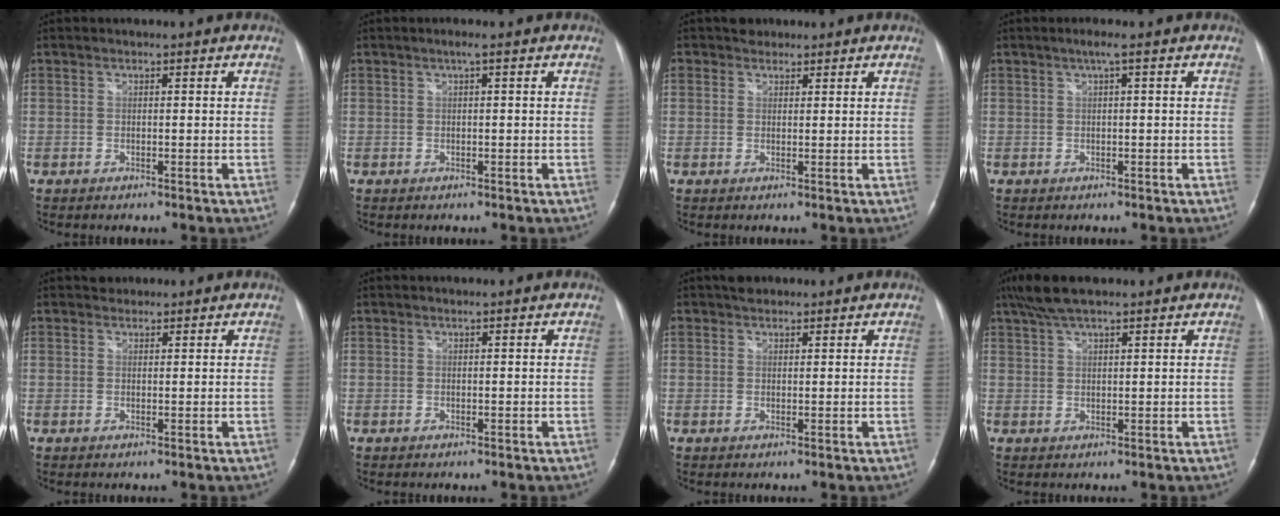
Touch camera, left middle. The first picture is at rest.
{"total": 0.9, "force": [0.4, -0.1, 0.8], "torque": [-0.016, 0.003, 0.004]}
{"total": 1.9, "force": [1.4, 1.3, 0.0], "torque": [0.001, 0.009, 0.020]}
{"total": 1.5, "force": [0.6, -0.2, 1.3], "torque": [-0.028, 0.006, 0.010]}
{"total": 1.2, "force": [1.0, 0.6, -0.2], "torque": [0.003, 0.006, 0.013]}
{"total": 0.0}
{"total": 2.3, "force": [1.9, 1.2, 0.5], "torque": [-0.014, 0.015, 0.030]}
{"total": 5.9, "force": [4.6, 1.0, 3.6], "torque": [-0.076, 0.025, 0.085]}